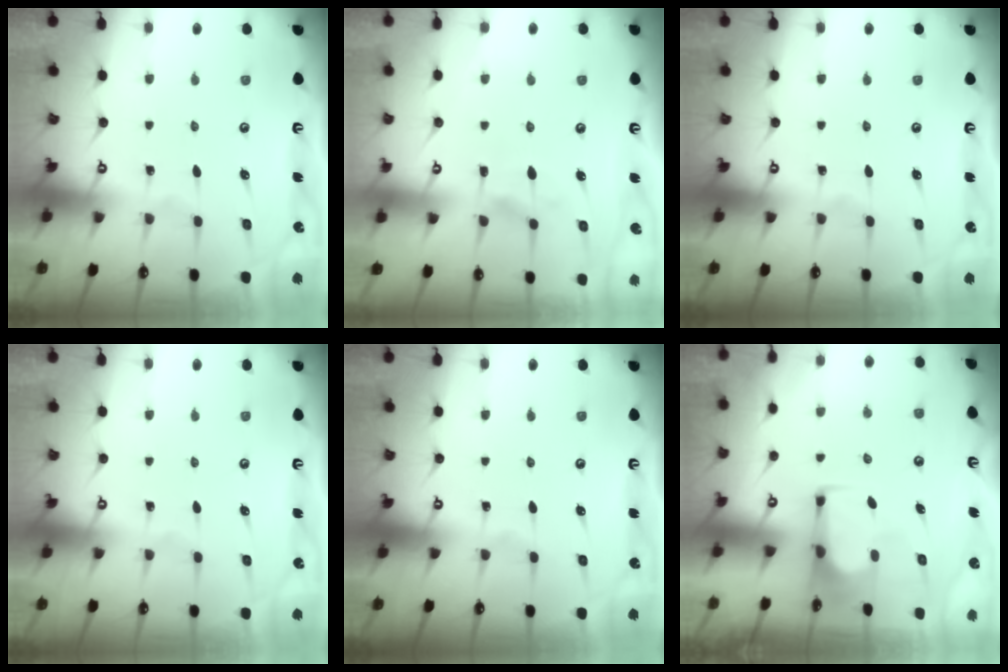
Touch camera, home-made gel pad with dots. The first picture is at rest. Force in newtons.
{"total": 1.6, "press": 1.2, "slide": 1.0}
{"total": 0.0}
{"total": 0.0}
{"total": 0.0}
{"total": 0.0}